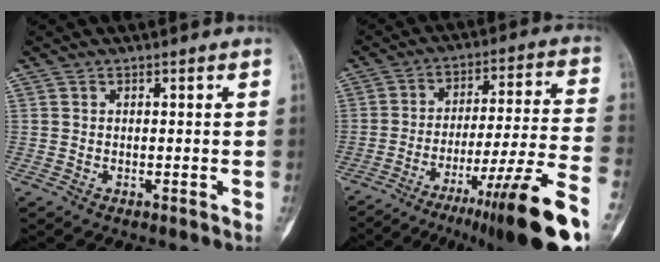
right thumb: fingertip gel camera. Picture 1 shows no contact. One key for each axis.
{"total": 21.8, "fx": -14.0, "fy": 1.3, "fz": 16.7, "tx": -0.217, "ty": 0.061, "tz": -0.219}